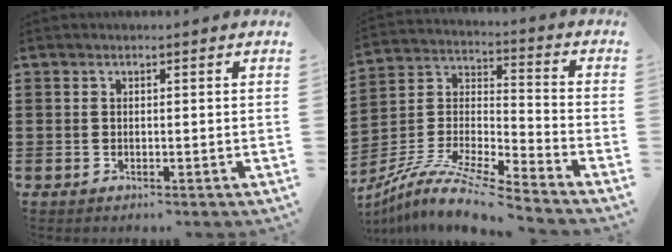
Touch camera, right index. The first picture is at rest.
{"total": 10.2, "force": [-9.1, 0.8, 4.7], "torque": [-0.105, 0.003, -0.186]}